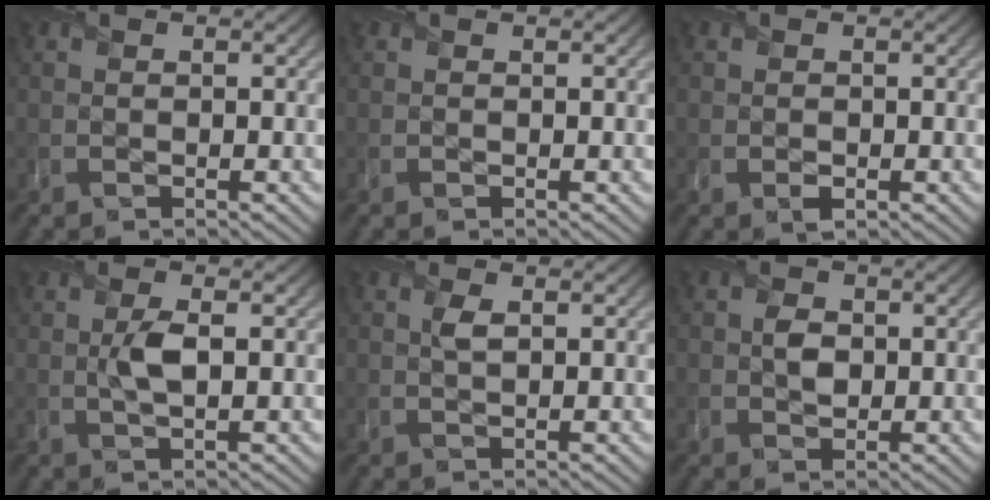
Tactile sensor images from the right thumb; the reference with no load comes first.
{"total": 0.0}
{"total": 1.2, "force": [-0.4, 1.0, 0.6], "torque": [-0.011, -0.008, -0.008]}
{"total": 3.1, "force": [0.3, 1.2, 2.8], "torque": [-0.063, 0.000, 0.002]}
{"total": 1.7, "force": [0.5, 0.8, 1.4], "torque": [-0.033, -0.003, 0.008]}
{"total": 2.4, "force": [0.1, 1.9, 1.5], "torque": [-0.031, -0.004, -0.002]}